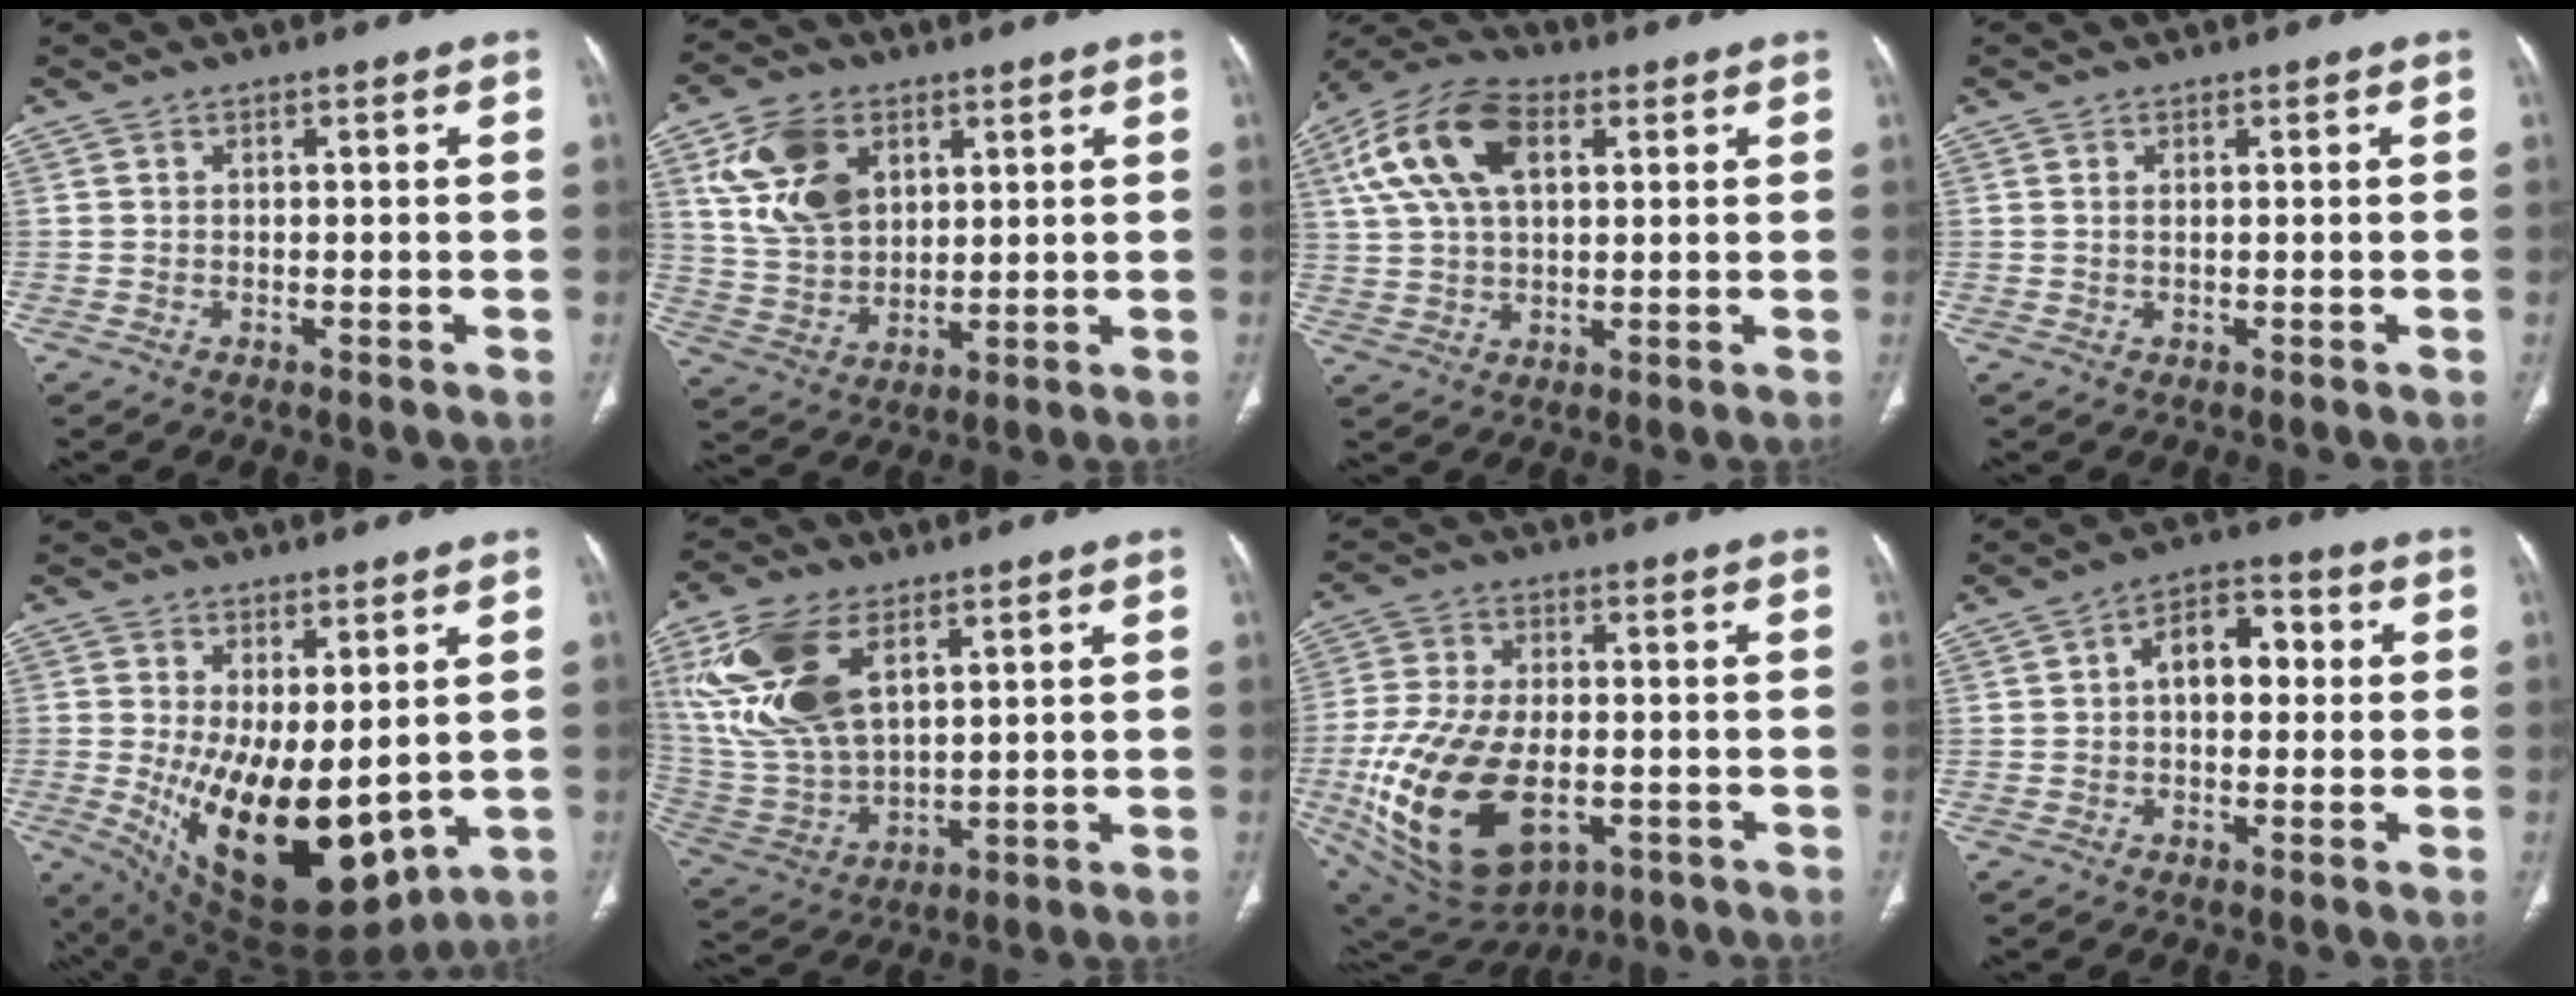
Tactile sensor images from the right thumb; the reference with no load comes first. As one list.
[{"total": 13.2, "force": [5.1, 9.0, 8.1], "torque": [-0.132, -0.012, 0.106]}, {"total": 14.9, "force": [5.0, 8.4, 11.2], "torque": [-0.219, 0.015, 0.090]}, {"total": 0.6, "force": [0.2, 0.2, 0.5], "torque": [-0.016, 0.003, 0.006]}, {"total": 18.5, "force": [-0.6, 9.0, 16.2], "torque": [-0.256, -0.037, 0.027]}, {"total": 19.1, "force": [7.8, 10.2, 14.1], "torque": [-0.290, -0.023, 0.161]}, {"total": 22.7, "force": [-5.8, 13.1, 17.6], "torque": [-0.346, -0.002, -0.074]}, {"total": 8.2, "force": [0.7, 5.2, 6.3], "torque": [-0.072, 0.027, 0.002]}]